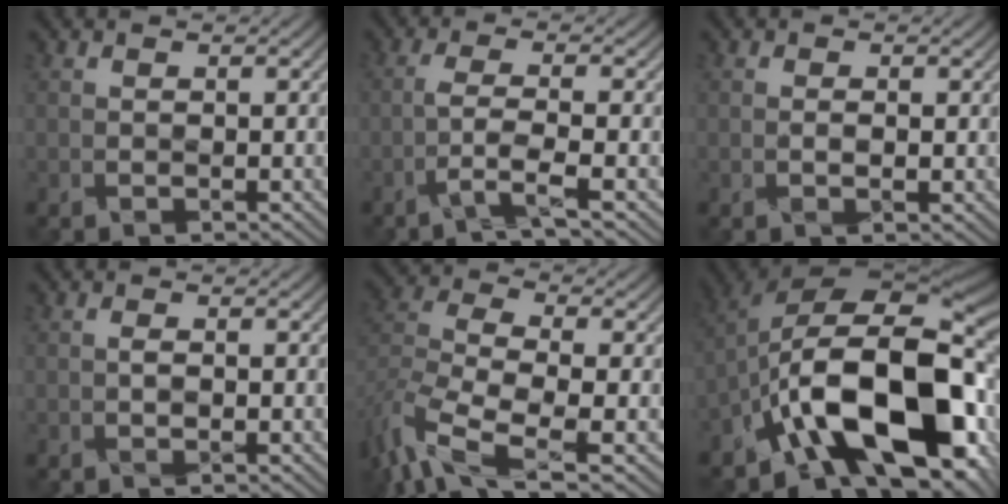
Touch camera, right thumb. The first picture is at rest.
{"total": 3.6, "force": [-2.1, 0.2, 3.0], "torque": [-0.062, 0.006, -0.053]}
{"total": 0.9, "force": [-0.1, 0.4, 0.8], "torque": [-0.014, -0.002, 0.000]}
{"total": 0.6, "force": [-0.2, 0.1, 0.5], "torque": [-0.010, 0.001, -0.002]}
{"total": 11.6, "force": [-6.1, 5.3, 8.4], "torque": [-0.211, -0.013, -0.113]}
{"total": 18.3, "force": [-6.7, 9.0, 14.5], "torque": [-0.248, 0.008, -0.120]}